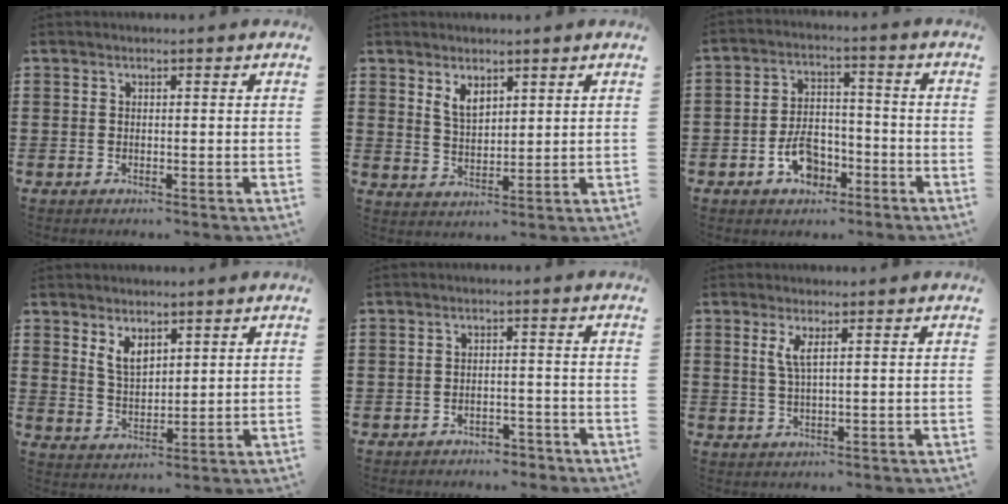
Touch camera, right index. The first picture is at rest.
{"total": 3.9, "force": [2.4, 2.0, 2.2], "torque": [-0.049, 0.005, 0.045]}
{"total": 6.4, "force": [-3.1, 4.0, 4.0], "torque": [-0.070, 0.008, -0.059]}
{"total": 4.3, "force": [2.7, 2.2, 2.5], "torque": [-0.058, 0.004, 0.051]}
{"total": 2.2, "force": [-2.1, 0.6, 0.3], "torque": [-0.012, 0.001, -0.044]}
{"total": 2.7, "force": [1.1, 0.3, 2.5], "torque": [-0.053, -0.001, 0.017]}